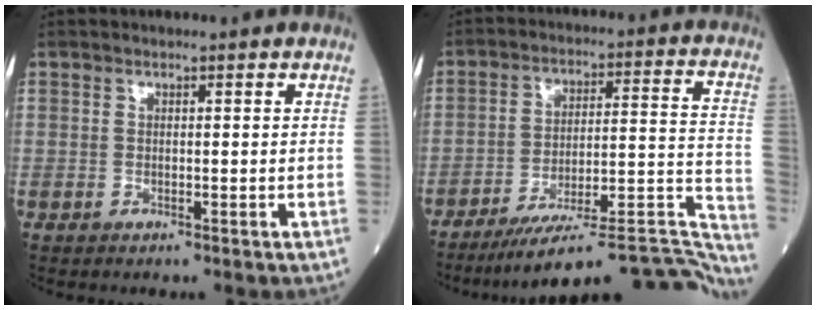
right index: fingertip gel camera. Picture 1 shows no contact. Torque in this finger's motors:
{"motor_torque": [0.14, -1.37, 0.40, 0.15]}